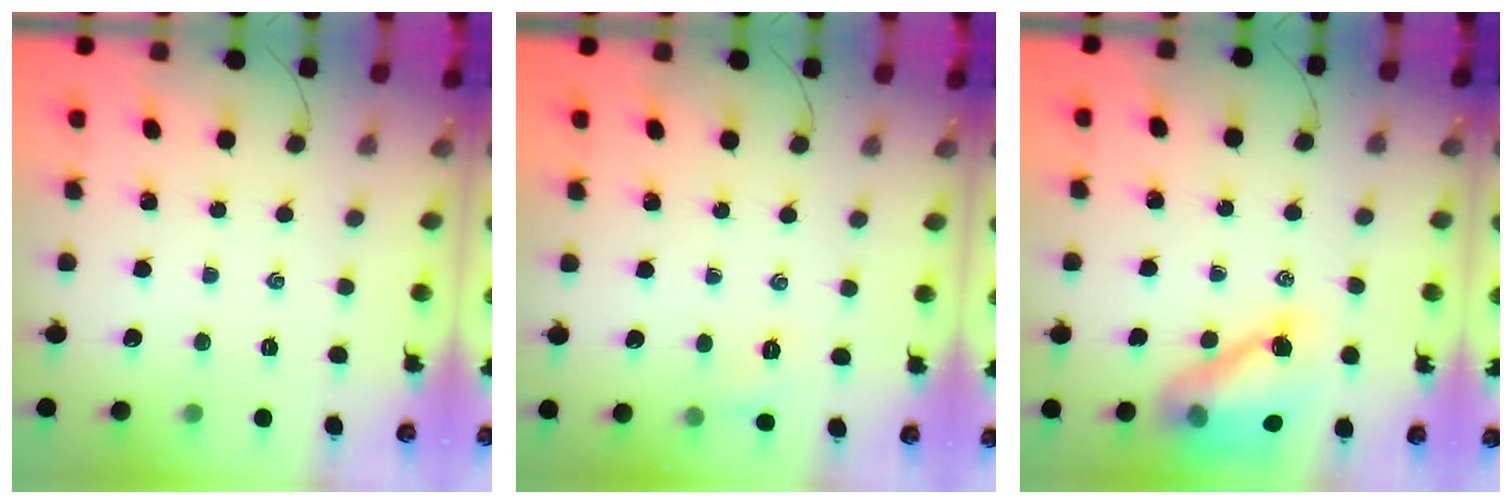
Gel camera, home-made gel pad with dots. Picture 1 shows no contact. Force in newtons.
{"total": 3.8, "press": 3.6, "slide": 1.2}
{"total": 13.0, "press": 12.4, "slide": 3.8}